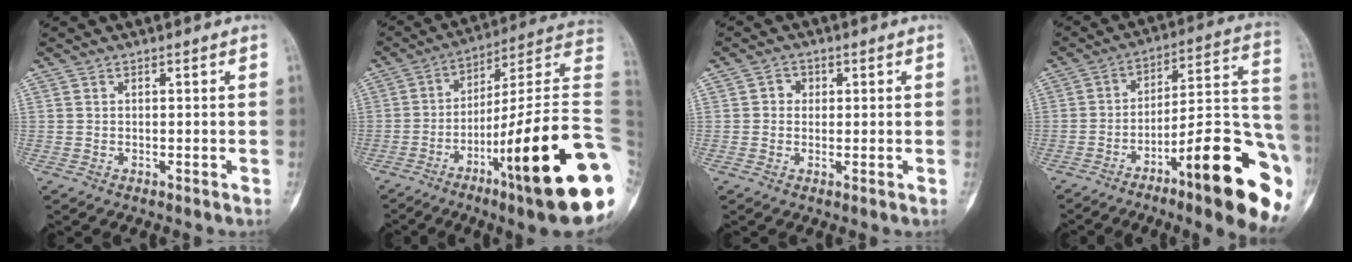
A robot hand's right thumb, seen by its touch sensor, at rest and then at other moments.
{"total": 27.8, "force": [-8.6, 3.3, 26.2], "torque": [-0.323, 0.044, -0.135]}
{"total": 0.6, "force": [0.1, 0.5, 0.1], "torque": [0.007, 0.002, 0.000]}
{"total": 22.5, "force": [-10.7, 4.5, 19.2], "torque": [-0.221, 0.068, -0.159]}